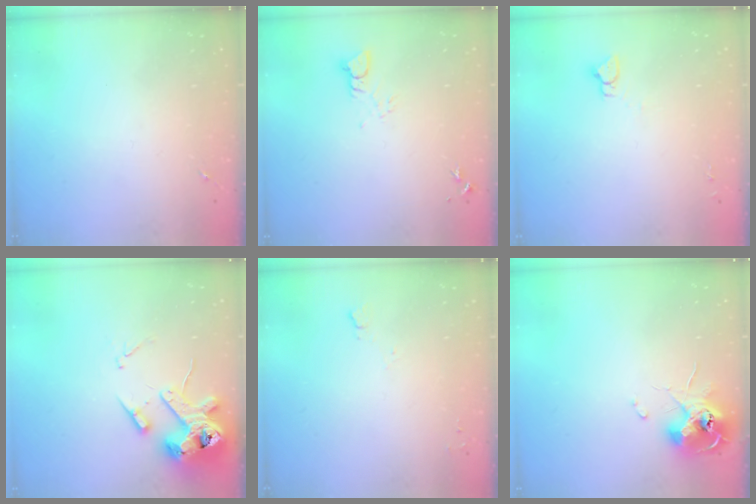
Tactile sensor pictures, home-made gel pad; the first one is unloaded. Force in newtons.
{"total": 3.3, "press": 3.3, "slide": 0.4}
{"total": 3.3, "press": 3.3, "slide": 0.2}
{"total": 15.6, "press": 15.4, "slide": 2.3}
{"total": 5.1, "press": 5.1, "slide": 0.6}
{"total": 11.3, "press": 11.3, "slide": 0.6}